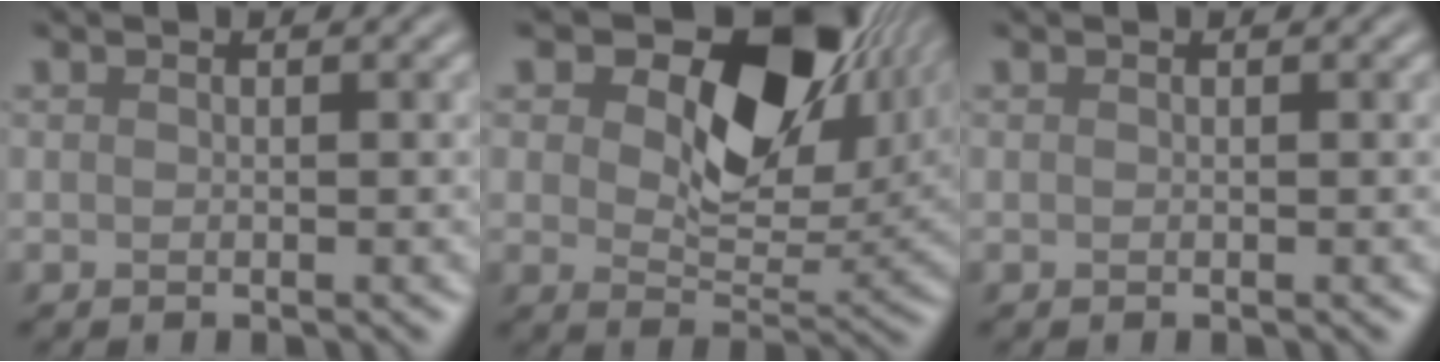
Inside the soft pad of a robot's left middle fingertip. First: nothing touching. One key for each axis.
{"total": 12.4, "fx": 5.3, "fy": 7.4, "fz": 8.4, "tx": -0.128, "ty": -0.005, "tz": 0.092}
{"total": 0.0}